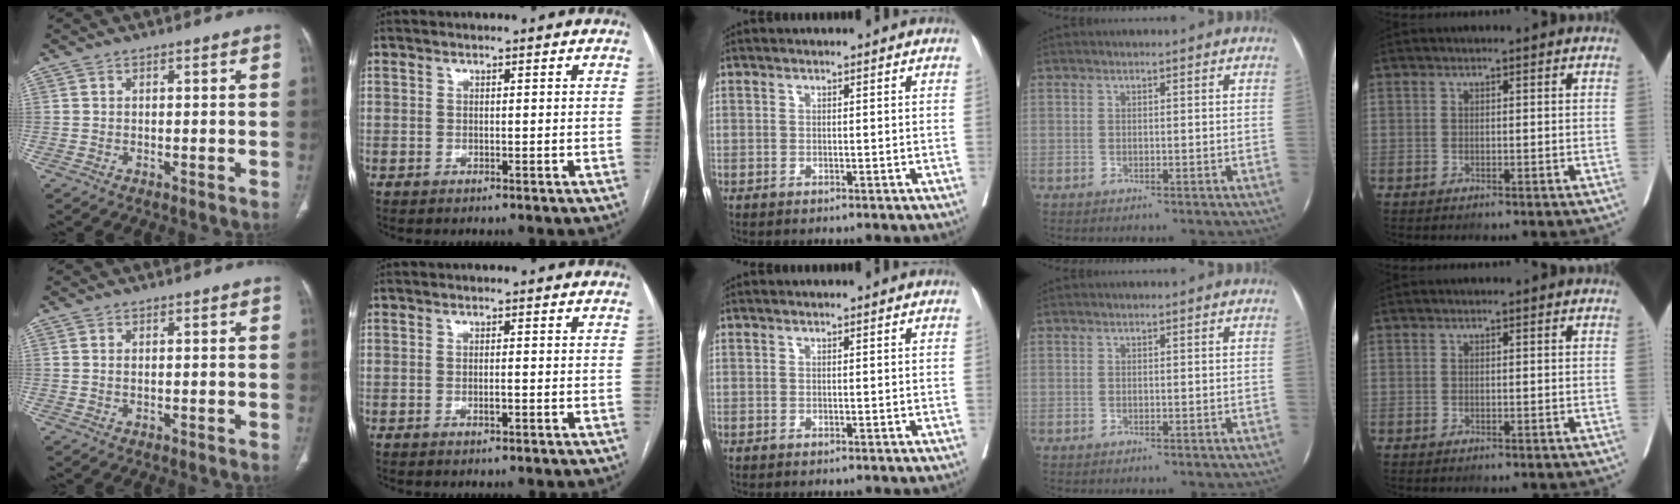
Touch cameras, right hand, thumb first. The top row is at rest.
{"thumb": {"total": 0.6, "force": [0.2, 0.2, 0.5], "torque": [-0.013, 0.003, 0.005]}, "index": {"total": 1.2, "force": [-0.4, 0.2, 1.1], "torque": [-0.021, -0.001, -0.007]}}